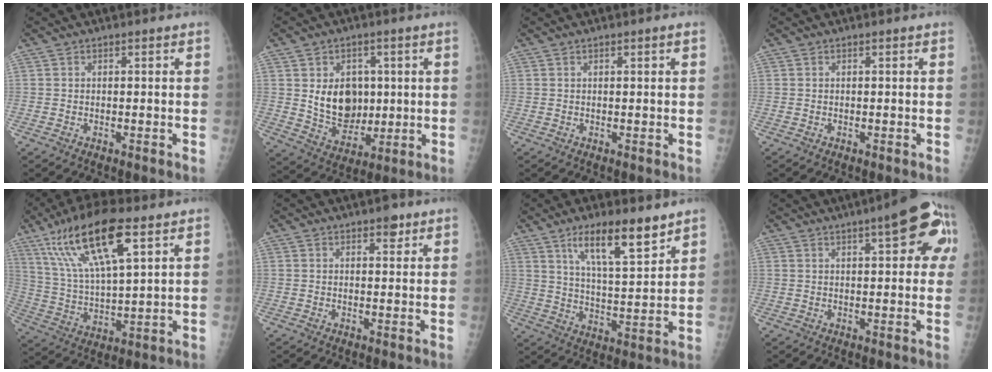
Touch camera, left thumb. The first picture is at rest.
{"total": 11.2, "force": [1.5, 8.6, 6.9], "torque": [-0.065, -0.014, 0.040]}
{"total": 0.9, "force": [0.2, 0.1, 0.9], "torque": [-0.015, 0.005, 0.003]}
{"total": 0.0}
{"total": 17.7, "force": [9.3, 5.3, 14.1], "torque": [-0.254, -0.021, 0.178]}
{"total": 2.4, "force": [1.5, 1.3, 1.5], "torque": [-0.007, -0.005, 0.018]}
{"total": 12.3, "force": [8.0, 3.1, 8.8], "torque": [-0.129, -0.047, 0.140]}
{"total": 12.5, "force": [4.4, 4.1, 10.9], "torque": [-0.101, 0.013, 0.043]}